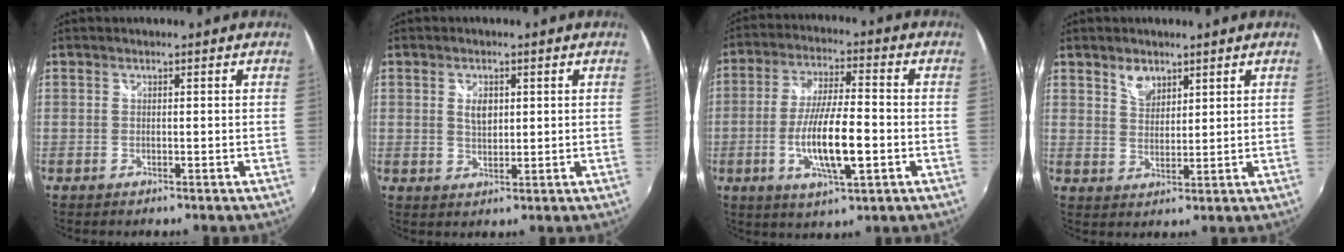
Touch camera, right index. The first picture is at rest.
{"total": 3.4, "force": [0.9, 2.0, 2.5], "torque": [-0.041, 0.002, 0.016]}
{"total": 12.3, "force": [-3.3, 2.6, 11.6], "torque": [-0.222, -0.009, -0.057]}
{"total": 4.1, "force": [2.7, 2.4, 1.8], "torque": [-0.022, 0.004, 0.049]}